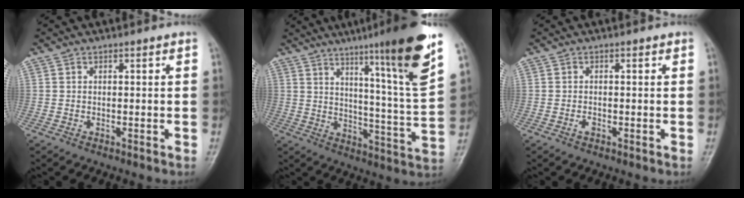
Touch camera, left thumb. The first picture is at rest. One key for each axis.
{"total": 19.6, "fx": 11.9, "fy": 0.4, "fz": 15.6, "tx": -0.207, "ty": -0.064, "tz": 0.171}
{"total": 1.0, "fx": -0.5, "fy": 0.7, "fz": 0.6, "tx": -0.008, "ty": 0.001, "tz": -0.010}